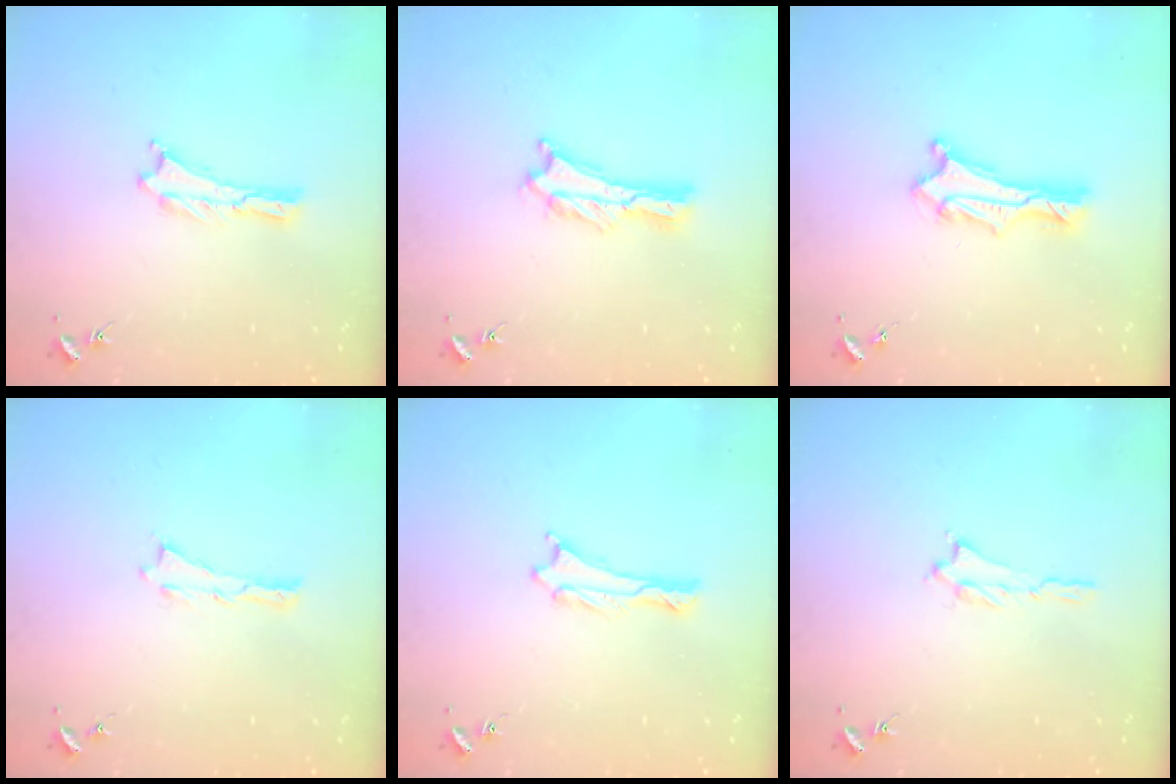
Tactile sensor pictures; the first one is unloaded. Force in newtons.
{"total": 1.8, "press": 1.8, "slide": 0.2}
{"total": 2.4, "press": 2.4, "slide": 0.3}
{"total": 0.0}
{"total": 0.0}
{"total": 1.2, "press": 1.2, "slide": 0.3}